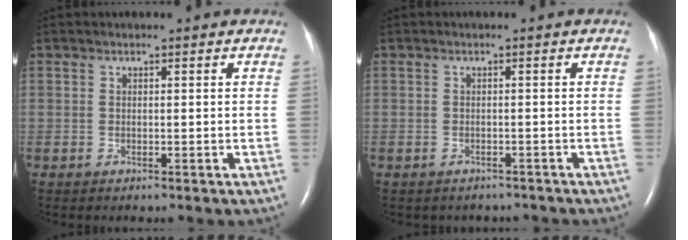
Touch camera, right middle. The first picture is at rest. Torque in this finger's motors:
{"motor_torque": [0.17, -0.24, -0.02, 0.00]}